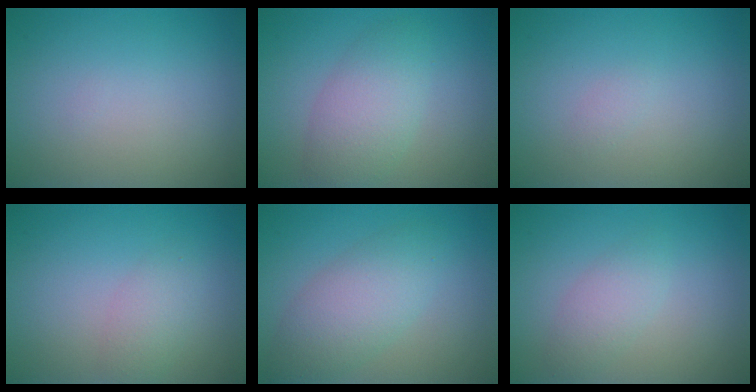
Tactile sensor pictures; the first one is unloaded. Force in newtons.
{"total": 4.2, "press": 4.2, "slide": 0.1}
{"total": 0.5, "press": 0.5, "slide": 0.0}
{"total": 1.9, "press": 1.9, "slide": 0.1}
{"total": 4.6, "press": 4.6, "slide": 0.0}
{"total": 2.0, "press": 2.0, "slide": 0.1}